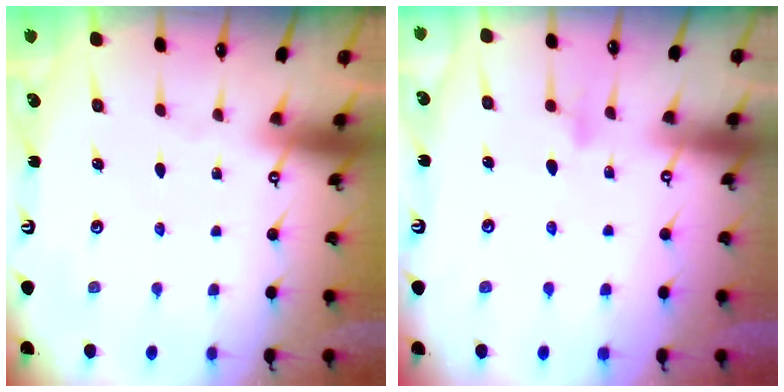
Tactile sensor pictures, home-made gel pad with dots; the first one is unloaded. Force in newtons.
{"total": 9.5, "press": 9.5, "slide": 0.4}